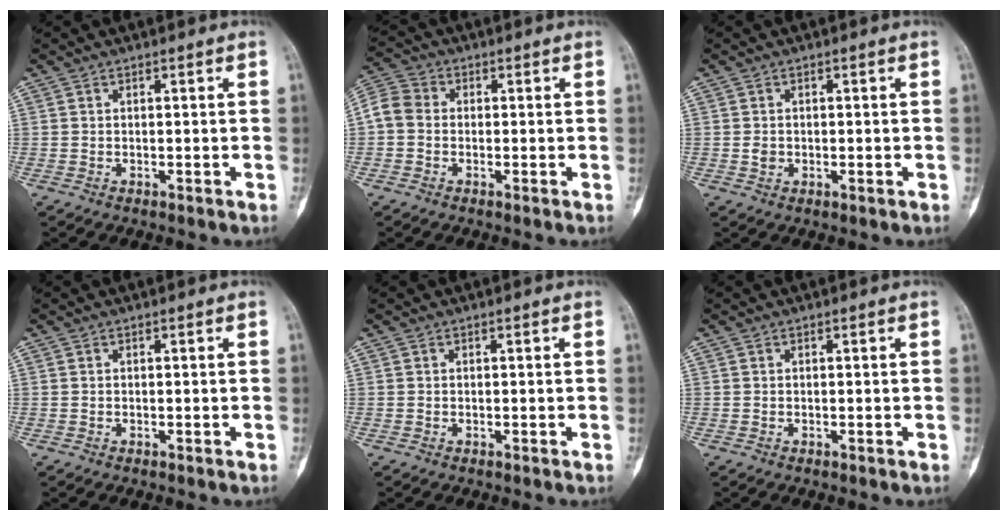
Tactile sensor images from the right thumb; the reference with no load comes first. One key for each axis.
{"total": 6.0, "fx": -0.7, "fy": 5.0, "fz": 3.3, "tx": -0.063, "ty": 0.016, "tz": -0.030}
{"total": 1.4, "fx": -0.1, "fy": 1.2, "fz": 0.8, "tx": -0.009, "ty": 0.002, "tz": -0.001}
{"total": 0.0}
{"total": 0.0}
{"total": 0.0}